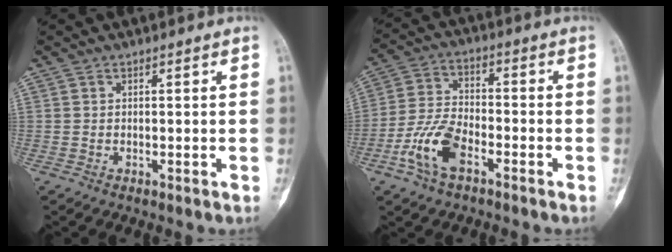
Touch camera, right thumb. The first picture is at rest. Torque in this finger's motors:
{"motor_torque": [1.98, 1.34, 1.04, -0.73, 0.04]}